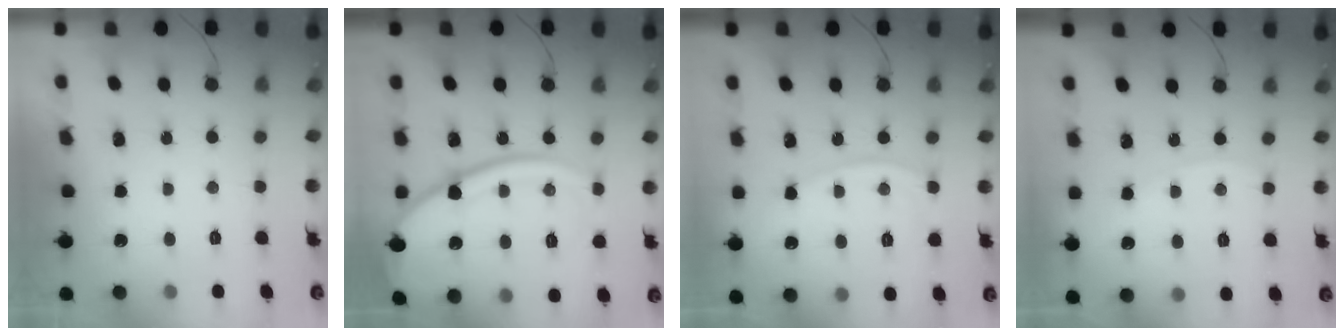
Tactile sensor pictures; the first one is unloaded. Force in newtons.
{"total": 18.9, "press": 18.8, "slide": 1.9}
{"total": 9.2, "press": 9.1, "slide": 1.3}
{"total": 3.5, "press": 3.5, "slide": 0.4}